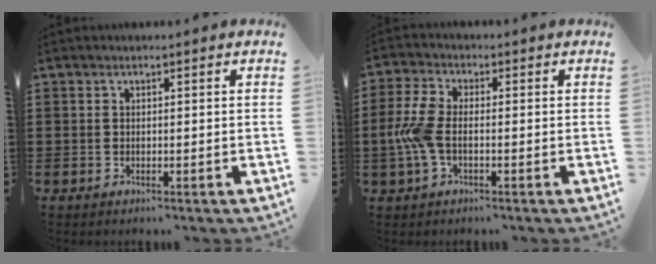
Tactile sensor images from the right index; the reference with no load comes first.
{"total": 6.5, "force": [-1.1, 3.1, 5.6], "torque": [-0.139, -0.004, -0.028]}